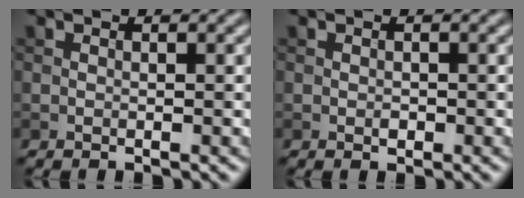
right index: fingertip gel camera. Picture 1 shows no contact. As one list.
[{"total": 0.6, "force": [-0.2, 0.4, 0.4], "torque": [-0.005, -0.002, -0.002]}]